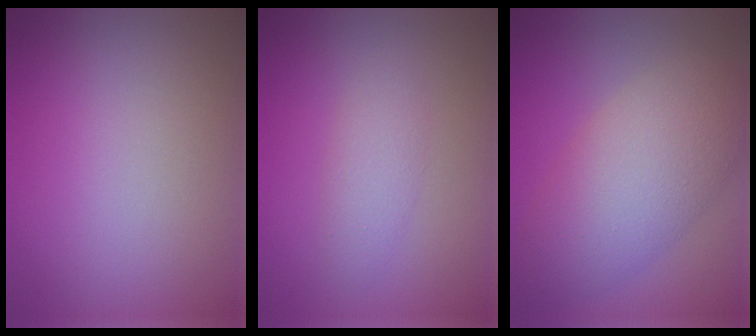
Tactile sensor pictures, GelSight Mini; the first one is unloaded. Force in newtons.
{"total": 1.8, "press": 1.8, "slide": 0.1}
{"total": 7.2, "press": 7.2, "slide": 0.3}